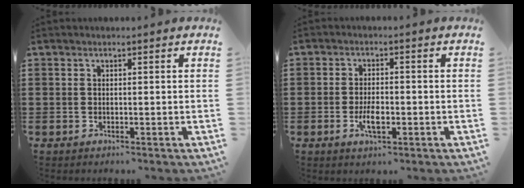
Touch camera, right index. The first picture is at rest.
{"total": 3.8, "force": [-1.2, 1.4, 3.3], "torque": [-0.063, 0.000, -0.020]}